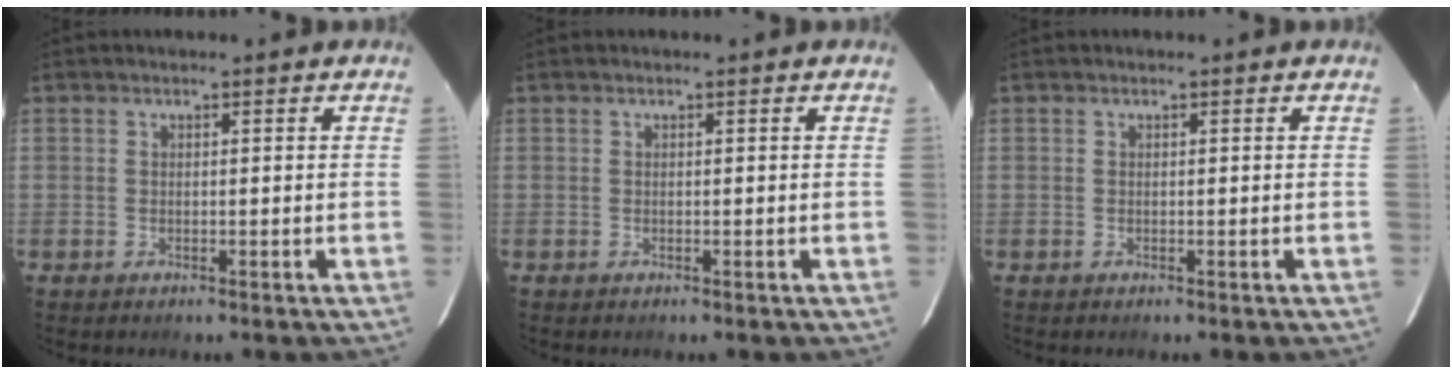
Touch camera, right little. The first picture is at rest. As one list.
[{"total": 0.0}, {"total": 0.0}]